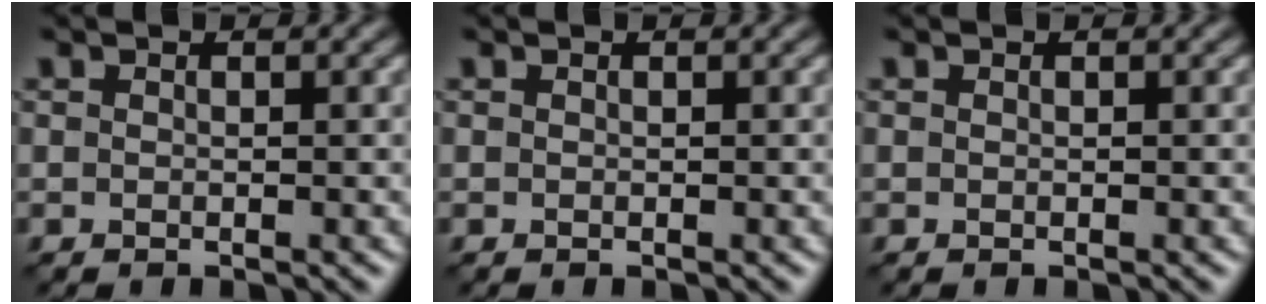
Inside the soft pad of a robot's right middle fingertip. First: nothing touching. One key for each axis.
{"total": 0.0}
{"total": 0.0}